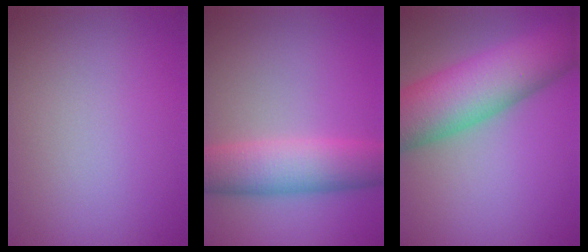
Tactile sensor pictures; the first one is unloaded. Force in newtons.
{"total": 6.2, "press": 6.2, "slide": 0.0}
{"total": 10.3, "press": 10.3, "slide": 0.7}